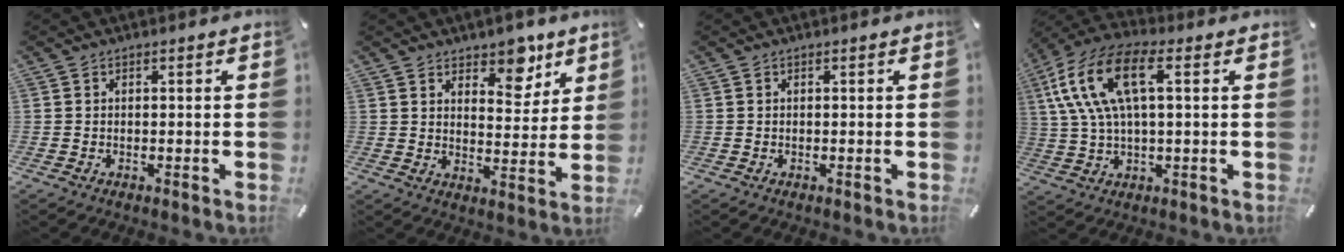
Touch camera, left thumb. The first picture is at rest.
{"total": 8.0, "force": [6.1, 4.4, 2.7], "torque": [-0.006, -0.048, 0.102]}
{"total": 0.0}
{"total": 15.1, "force": [4.3, 6.9, 12.8], "torque": [-0.281, 0.002, 0.075]}